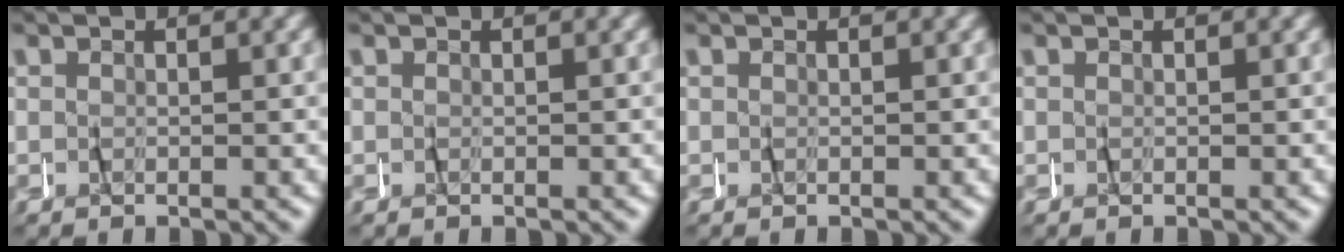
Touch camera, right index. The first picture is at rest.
{"total": 0.0}
{"total": 0.0}
{"total": 0.0}